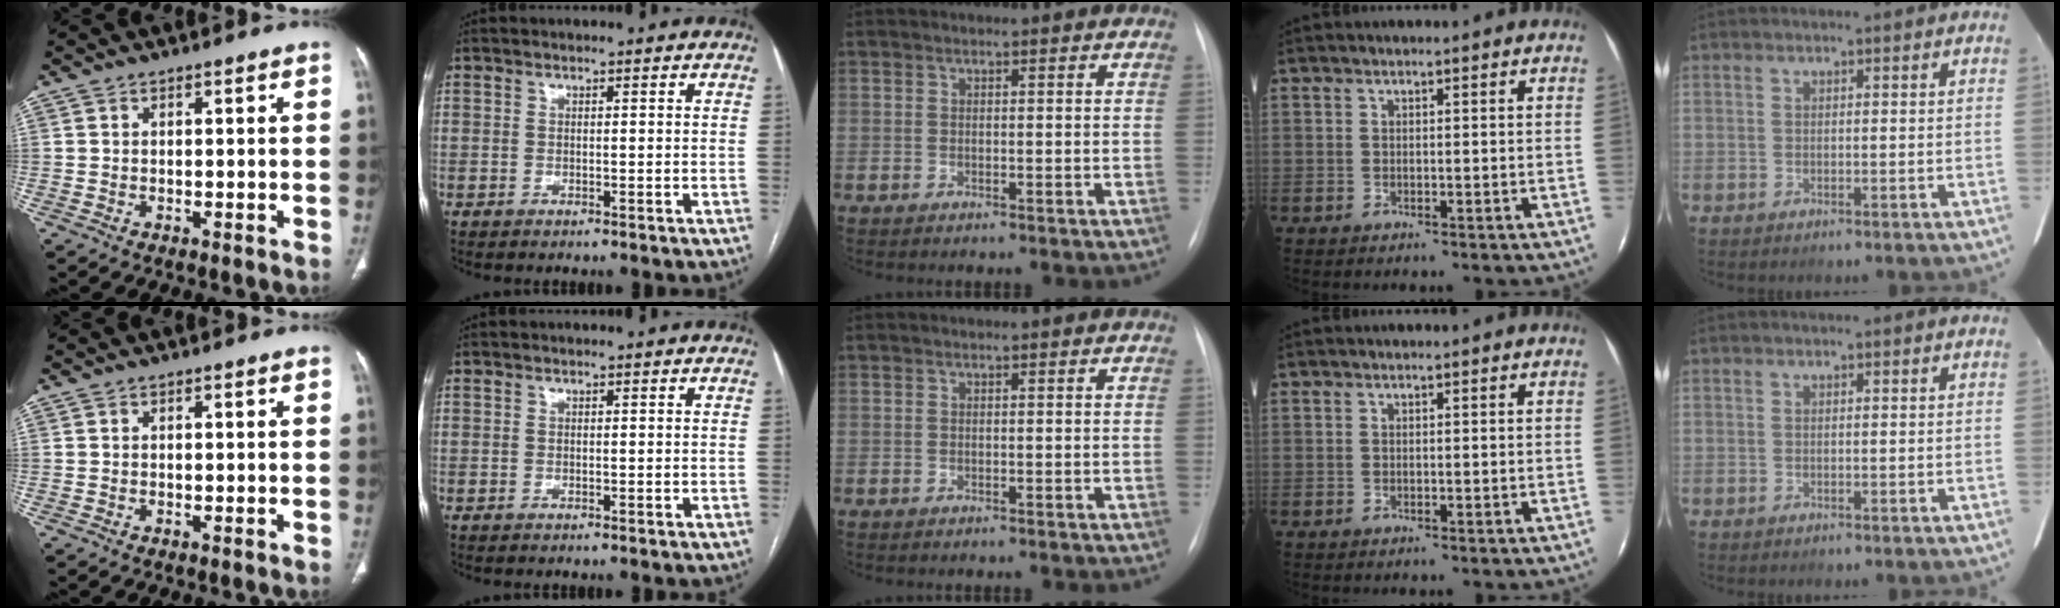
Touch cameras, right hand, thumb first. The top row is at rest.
{}